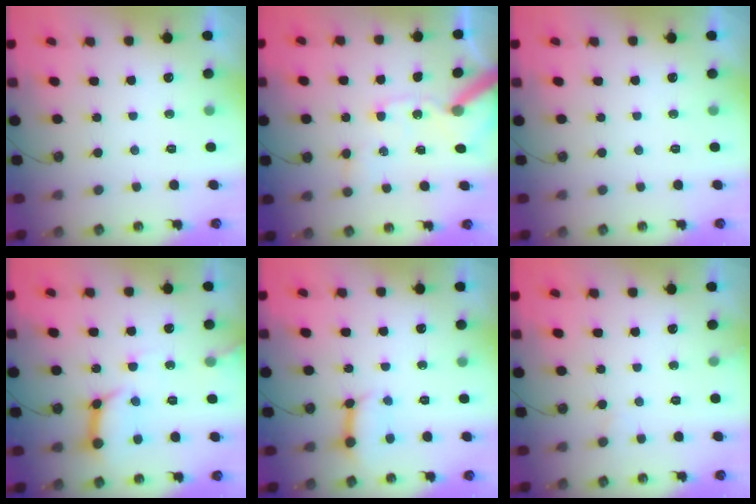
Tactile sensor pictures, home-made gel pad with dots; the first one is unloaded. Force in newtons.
{"total": 12.6, "press": 12.4, "slide": 1.8}
{"total": 0.0}
{"total": 12.2, "press": 12.1, "slide": 1.4}
{"total": 7.5, "press": 7.5, "slide": 0.9}
{"total": 4.2, "press": 4.2, "slide": 0.4}